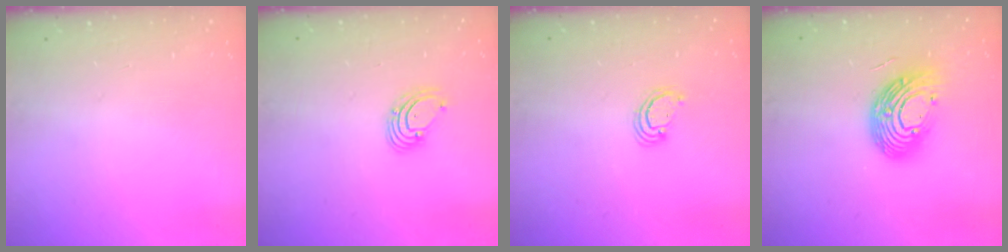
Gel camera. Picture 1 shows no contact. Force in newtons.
{"total": 2.6, "press": 2.6, "slide": 0.1}
{"total": 2.6, "press": 2.5, "slide": 0.2}
{"total": 14.7, "press": 14.7, "slide": 1.0}